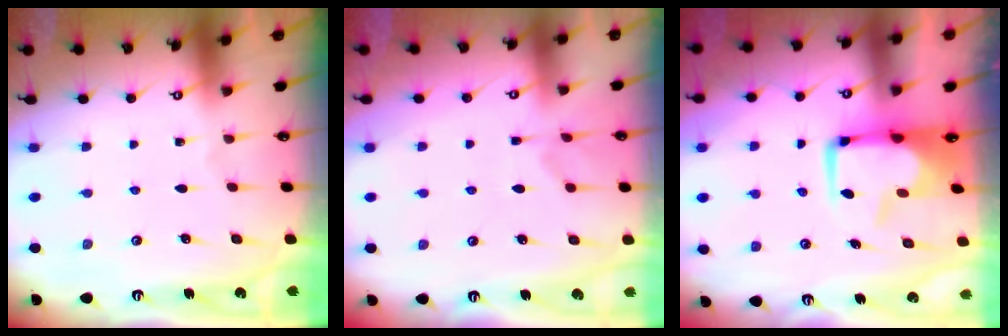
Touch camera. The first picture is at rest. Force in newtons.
{"total": 1.6, "press": 0.9, "slide": 1.3}
{"total": 1.4, "press": 1.0, "slide": 1.0}